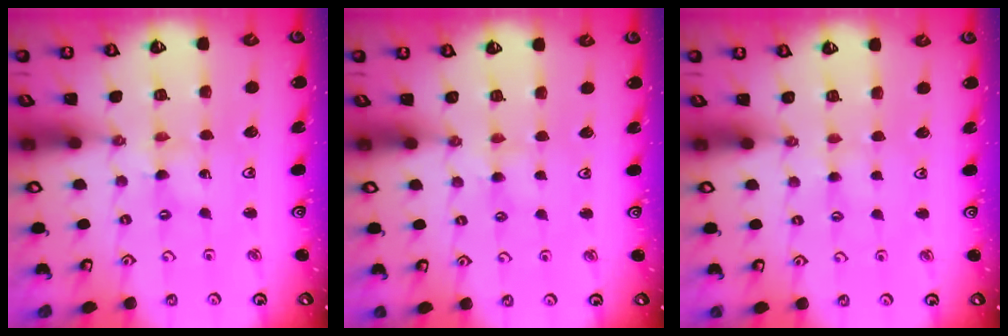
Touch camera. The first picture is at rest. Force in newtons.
{"total": 2.0, "press": 1.9, "slide": 0.3}
{"total": 1.2, "press": 1.1, "slide": 0.3}